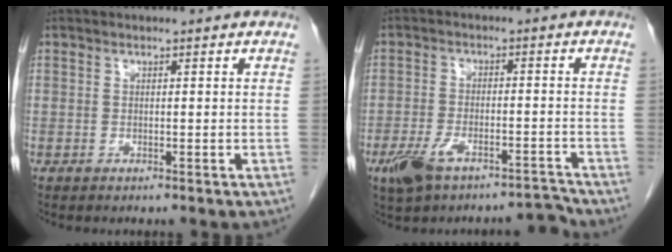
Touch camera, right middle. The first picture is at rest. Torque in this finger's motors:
{"motor_torque": [-0.22, -0.38, 0.04, 0.01]}